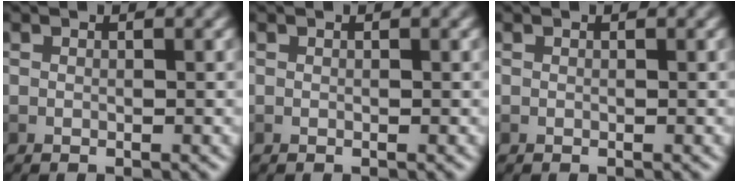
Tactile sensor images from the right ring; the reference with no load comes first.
{"total": 0.0}
{"total": 0.0}